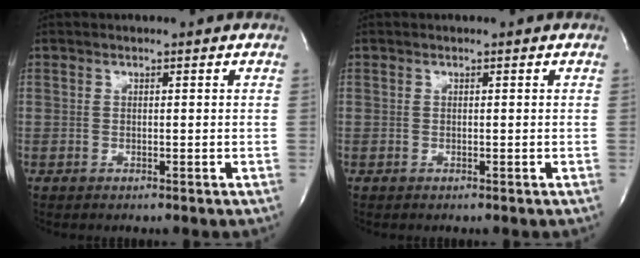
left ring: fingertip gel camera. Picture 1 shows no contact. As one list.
[{"total": 0.0}]